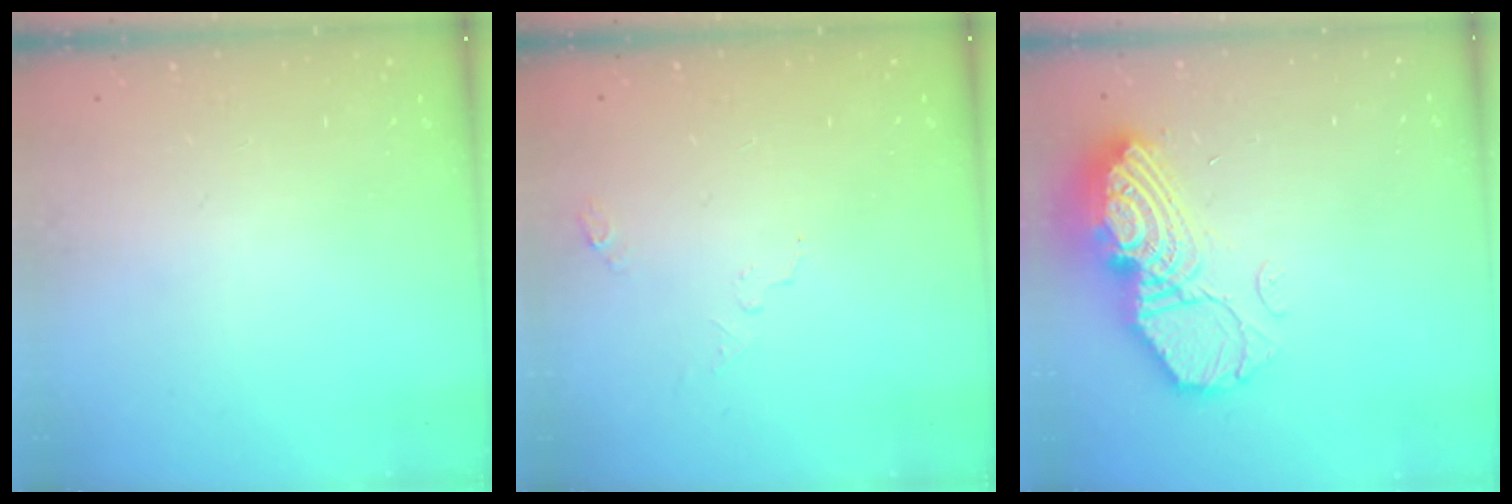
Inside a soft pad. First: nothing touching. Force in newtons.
{"total": 5.1, "press": 3.0, "slide": 4.1}
{"total": 16.5, "press": 16.4, "slide": 1.2}